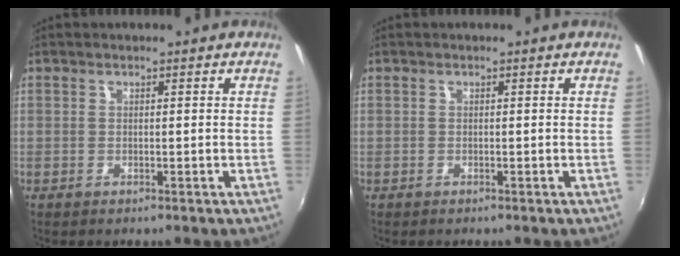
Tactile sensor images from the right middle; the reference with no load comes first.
{"total": 0.0}